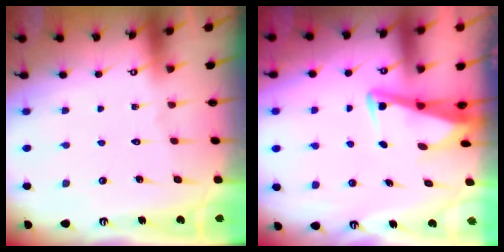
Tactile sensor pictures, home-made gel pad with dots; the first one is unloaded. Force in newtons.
{"total": 4.3, "press": 4.2, "slide": 0.6}